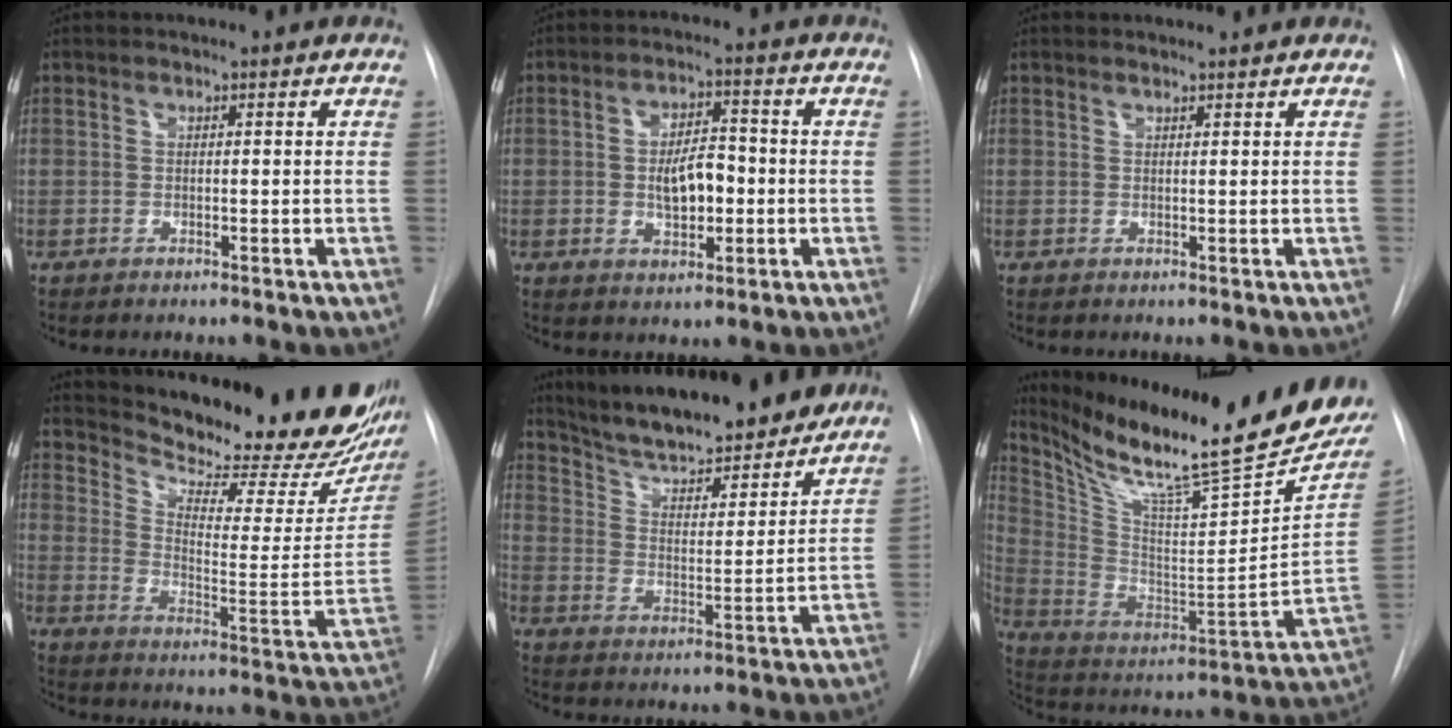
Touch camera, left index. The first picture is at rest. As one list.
[{"total": 6.7, "force": [-1.2, 3.1, 5.9], "torque": [-0.104, 0.006, -0.020]}, {"total": 1.4, "force": [1.4, 0.0, 0.2], "torque": [-0.010, 0.004, 0.017]}, {"total": 25.7, "force": [22.6, 5.7, 11.0], "torque": [-0.172, -0.086, 0.286]}, {"total": 20.2, "force": [17.7, 4.0, 8.8], "torque": [-0.140, -0.007, 0.261]}, {"total": 28.9, "force": [23.1, 4.6, 16.8], "torque": [-0.286, -0.061, 0.338]}]